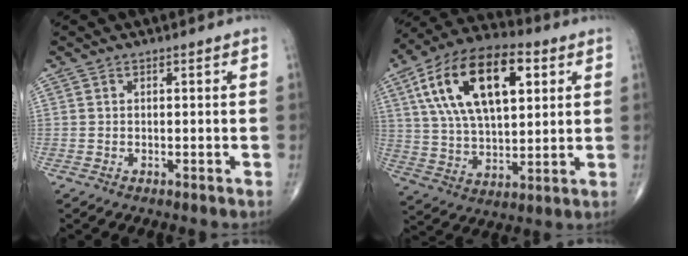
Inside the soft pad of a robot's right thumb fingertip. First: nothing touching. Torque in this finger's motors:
{"motor_torque": [-0.26, 1.37, 1.91, 0.85, 0.24]}